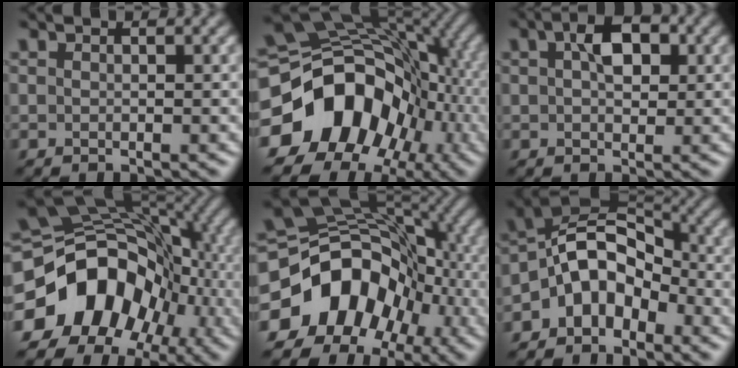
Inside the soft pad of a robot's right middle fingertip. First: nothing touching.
{"total": 14.5, "force": [-4.6, 11.3, 7.9], "torque": [-0.132, -0.009, -0.088]}
{"total": 4.2, "force": [1.2, 2.4, 3.2], "torque": [-0.049, 0.011, 0.014]}
{"total": 13.1, "force": [-4.5, 10.1, 7.0], "torque": [-0.119, 0.003, -0.089]}
{"total": 11.7, "force": [-4.8, 8.9, 6.0], "torque": [-0.107, 0.011, -0.093]}
{"total": 6.4, "force": [-2.6, 4.3, 4.0], "torque": [-0.050, 0.016, -0.060]}